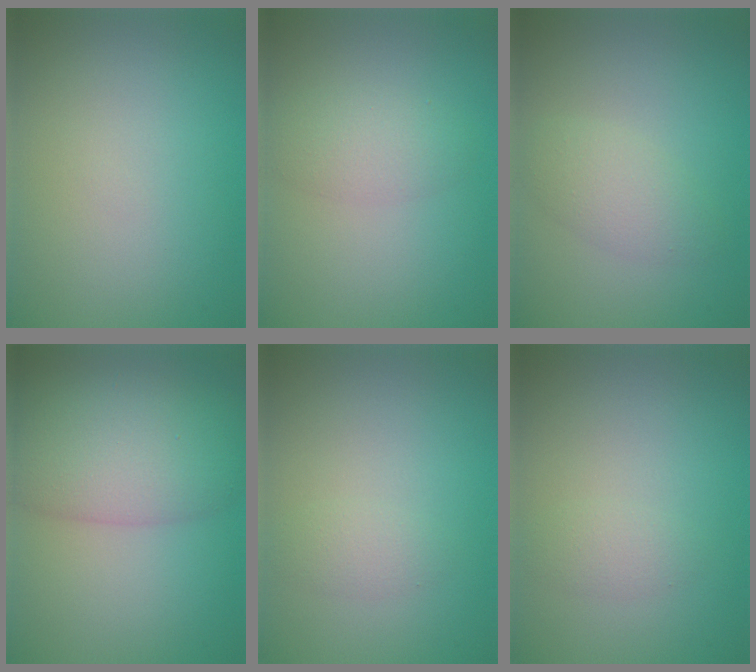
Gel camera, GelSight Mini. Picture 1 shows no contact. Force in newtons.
{"total": 2.7, "press": 2.7, "slide": 0.1}
{"total": 2.7, "press": 2.7, "slide": 0.2}
{"total": 7.9, "press": 7.9, "slide": 0.4}
{"total": 1.3, "press": 1.3, "slide": 0.1}
{"total": 1.3, "press": 1.3, "slide": 0.1}